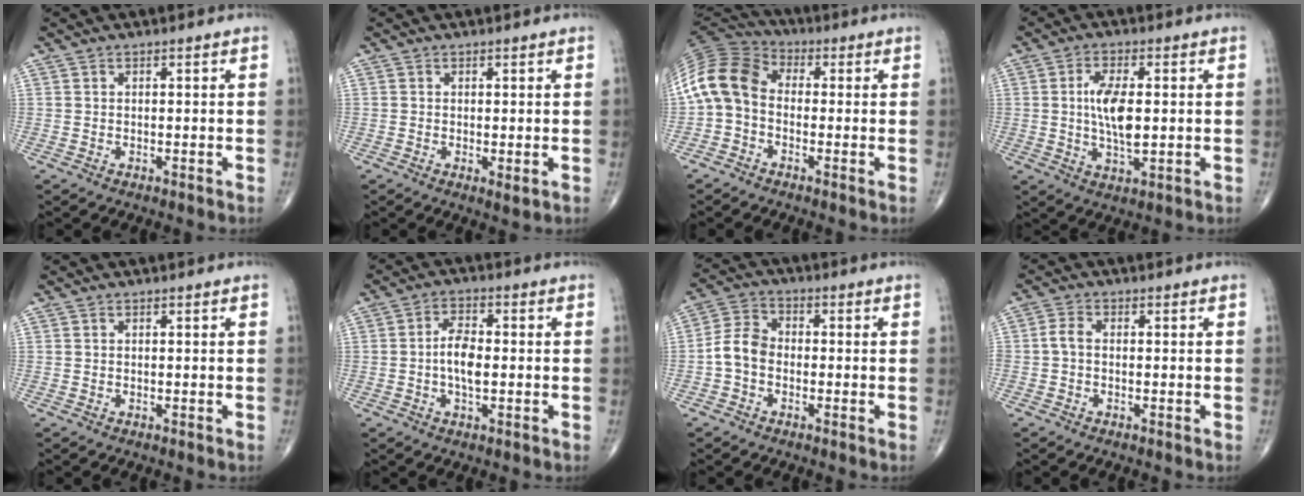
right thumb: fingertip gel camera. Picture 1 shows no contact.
{"total": 1.6, "force": [-0.2, 0.6, 1.5], "torque": [-0.029, -0.008, -0.003]}
{"total": 11.0, "force": [-1.1, 8.0, 7.5], "torque": [-0.142, 0.034, -0.041]}
{"total": 8.3, "force": [0.4, 3.5, 7.6], "torque": [-0.144, -0.008, 0.006]}
{"total": 0.0}
{"total": 5.9, "force": [-0.6, 2.8, 5.2], "torque": [-0.100, 0.010, -0.016]}
{"total": 6.2, "force": [-1.5, 4.6, 3.9], "torque": [-0.066, 0.022, -0.044]}
{"total": 2.5, "force": [-0.5, 1.4, 2.0], "torque": [-0.043, 0.003, -0.017]}